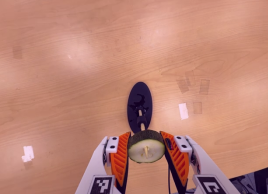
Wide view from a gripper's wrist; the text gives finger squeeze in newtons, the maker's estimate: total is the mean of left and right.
{"total": 11.8, "left": 12.8, "right": 10.9}